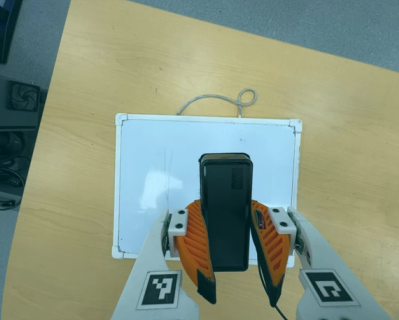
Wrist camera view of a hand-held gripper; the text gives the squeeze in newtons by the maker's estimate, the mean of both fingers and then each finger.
{"total": 10.2, "left": 8.2, "right": 12.3}